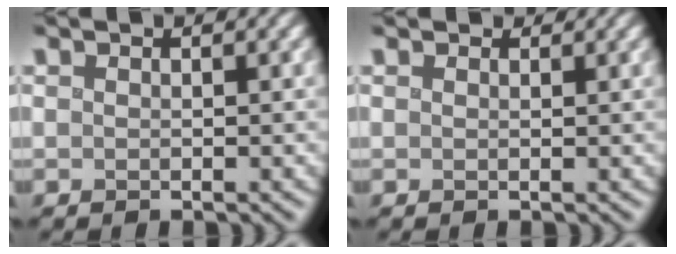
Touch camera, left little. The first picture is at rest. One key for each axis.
{"total": 1.4, "fx": 1.3, "fy": 0.5, "fz": 0.3, "tx": -0.006, "ty": -0.002, "tz": 0.011}